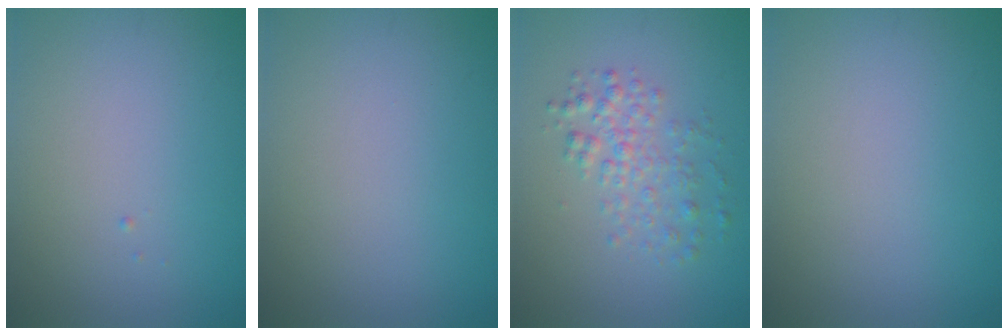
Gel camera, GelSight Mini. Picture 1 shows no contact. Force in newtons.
{"total": 0.0}
{"total": 2.7, "press": 2.7, "slide": 0.0}
{"total": 0.0}